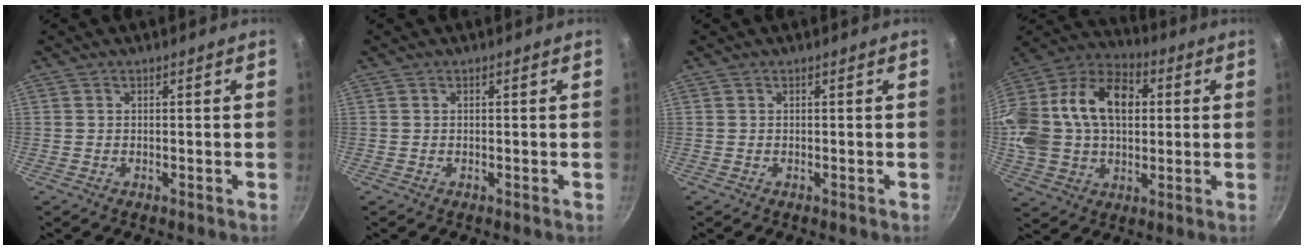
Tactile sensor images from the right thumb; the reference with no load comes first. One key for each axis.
{"total": 0.0}
{"total": 0.0}
{"total": 25.8, "fx": 3.8, "fy": 17.9, "fz": 18.1, "tx": -0.347, "ty": 0.041, "tz": 0.056}